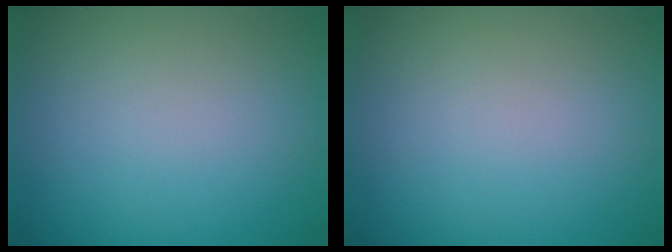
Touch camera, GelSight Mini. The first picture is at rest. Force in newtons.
{"total": 0.0}